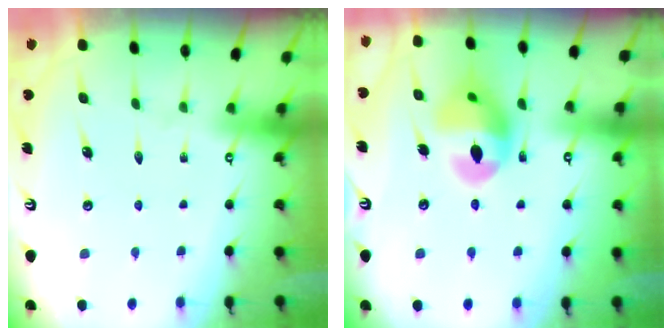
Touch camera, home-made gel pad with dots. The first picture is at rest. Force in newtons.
{"total": 14.8, "press": 14.0, "slide": 4.8}